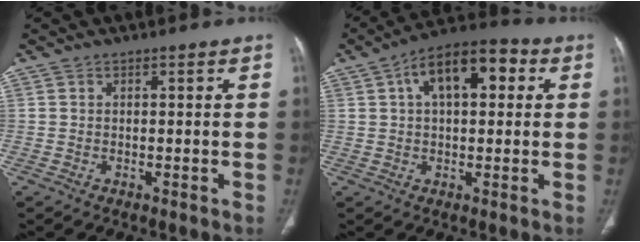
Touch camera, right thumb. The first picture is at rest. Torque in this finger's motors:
{"motor_torque": [2.47, 2.54, 0.03, 0.13, 0.08]}